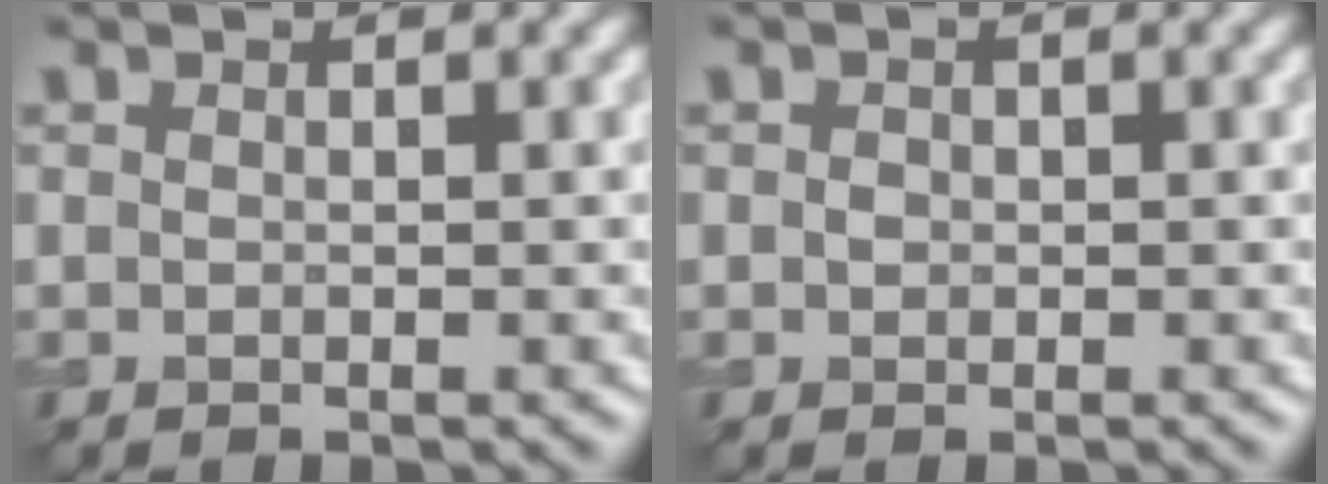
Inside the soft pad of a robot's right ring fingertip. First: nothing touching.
{"total": 0.7, "force": [0.1, 0.7, 0.2], "torque": [0.000, -0.005, -0.001]}